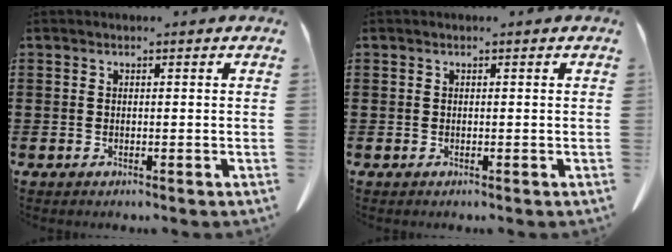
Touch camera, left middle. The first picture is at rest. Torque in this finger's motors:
{"motor_torque": [-0.07, 0.07, -0.02, -0.01]}